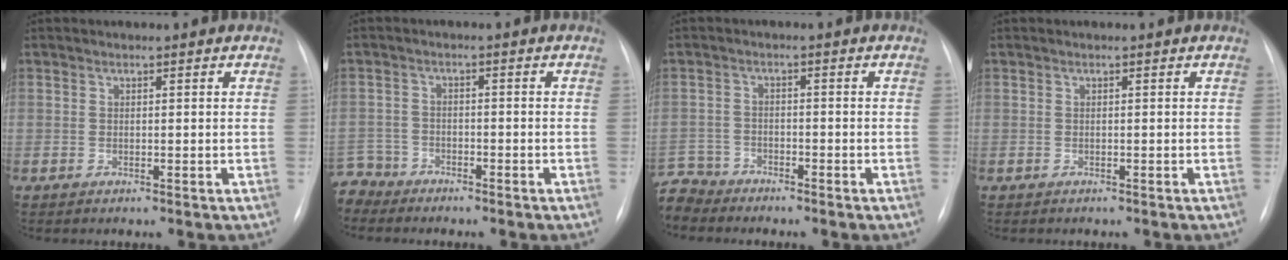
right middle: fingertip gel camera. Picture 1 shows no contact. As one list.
[{"total": 5.2, "force": [-4.7, 2.0, -0.8], "torque": [0.022, -0.003, -0.094]}, {"total": 5.9, "force": [-5.6, 1.9, -0.5], "torque": [0.012, 0.002, -0.113]}, {"total": 1.0, "force": [-0.9, 0.3, 0.4], "torque": [-0.009, -0.001, -0.010]}]